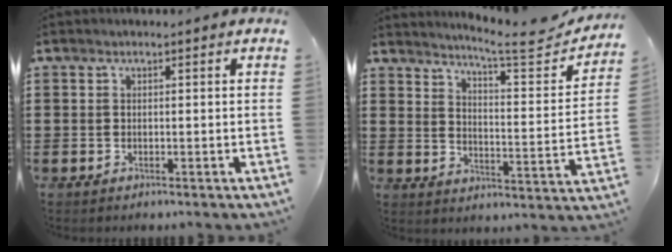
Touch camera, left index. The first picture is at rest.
{"total": 7.3, "force": [6.4, 0.2, 3.5], "torque": [-0.069, -0.049, 0.102]}